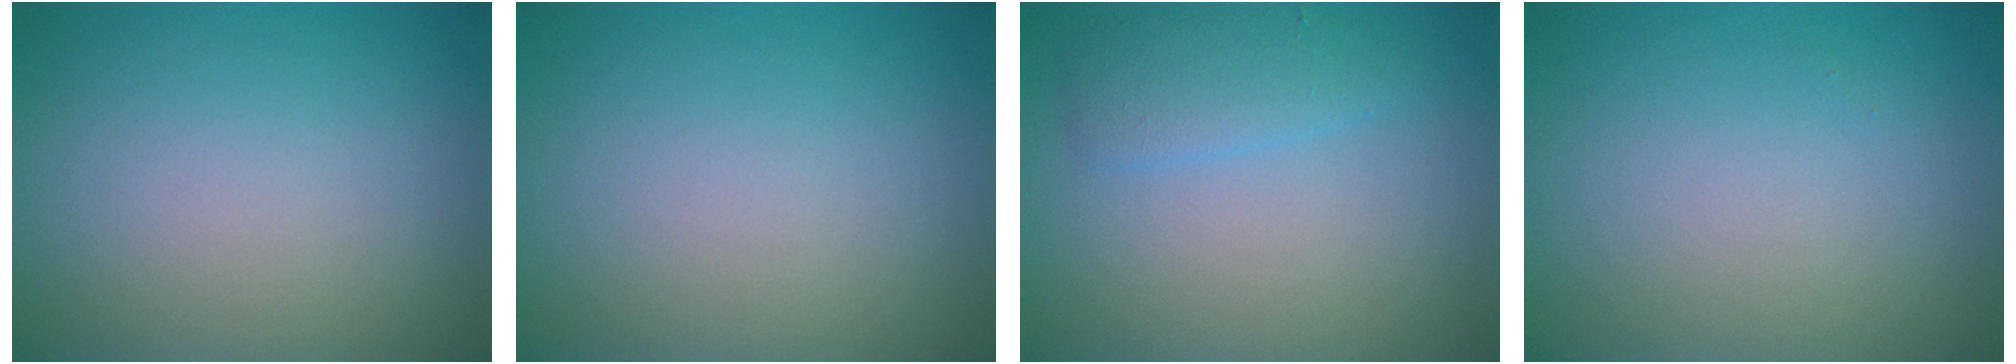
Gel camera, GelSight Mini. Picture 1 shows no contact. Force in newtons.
{"total": 0.0}
{"total": 2.3, "press": 2.3, "slide": 0.0}
{"total": 0.0}